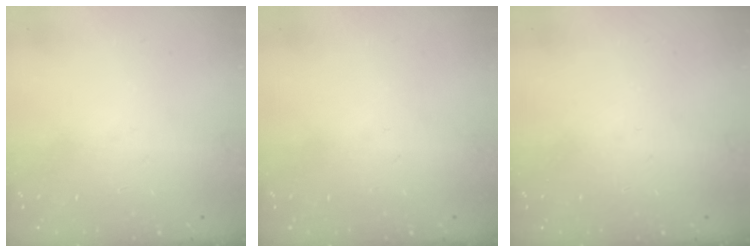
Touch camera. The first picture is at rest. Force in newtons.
{"total": 0.0}
{"total": 0.0}